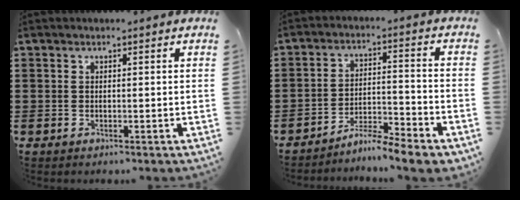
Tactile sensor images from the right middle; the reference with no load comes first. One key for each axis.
{"total": 6.0, "fx": -5.8, "fy": -0.1, "fz": 1.6, "tx": -0.032, "ty": 0.001, "tz": -0.115}